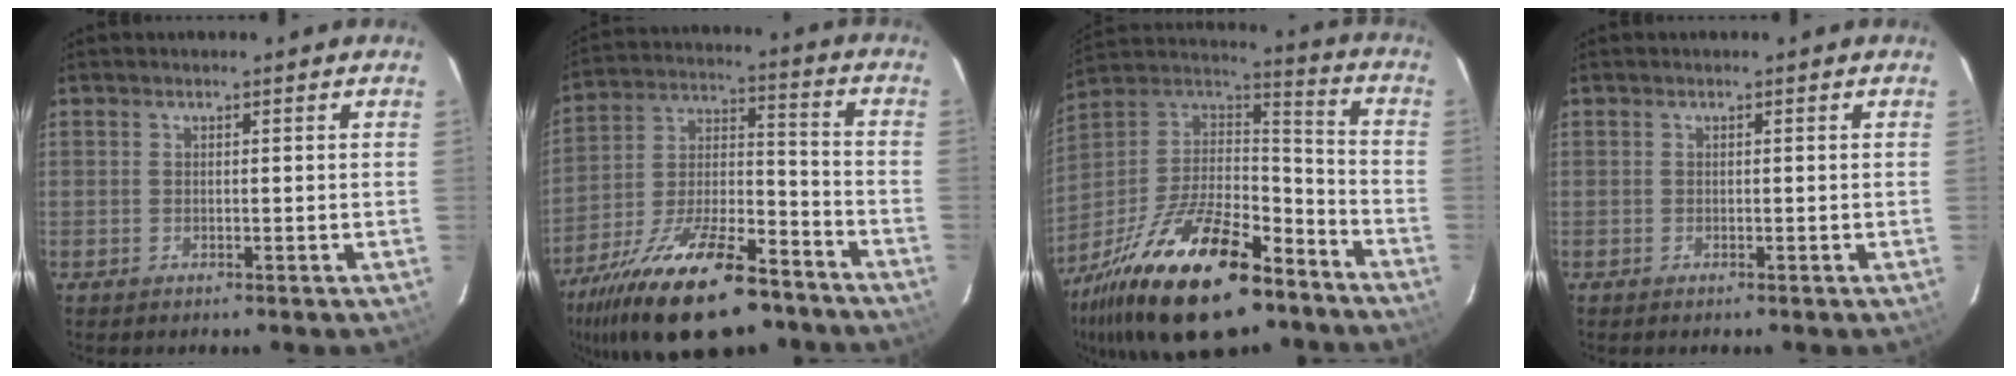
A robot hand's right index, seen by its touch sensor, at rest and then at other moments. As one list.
[{"total": 25.6, "force": [-17.9, 9.0, 15.9], "torque": [-0.301, -0.021, -0.282]}, {"total": 30.4, "force": [-19.4, 11.7, 20.3], "torque": [-0.392, -0.021, -0.310]}, {"total": 0.0}]